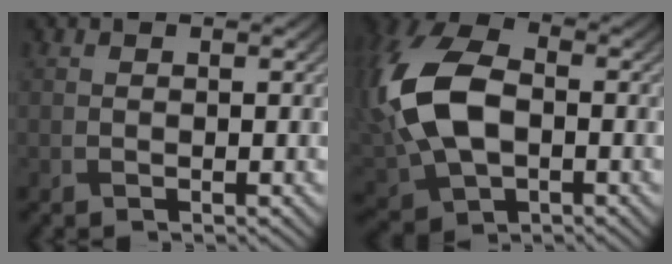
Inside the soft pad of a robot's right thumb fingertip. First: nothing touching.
{"total": 15.0, "force": [-0.3, 9.6, 11.6], "torque": [-0.297, -0.001, -0.014]}